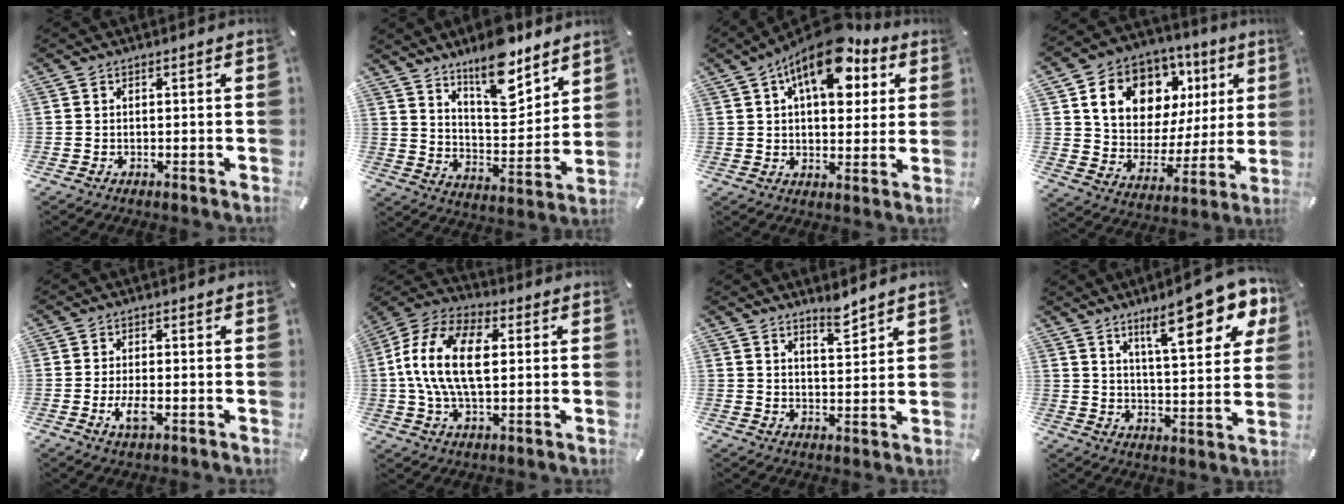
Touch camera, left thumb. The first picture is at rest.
{"total": 14.5, "force": [11.0, 5.6, 7.6], "torque": [-0.118, -0.078, 0.192]}
{"total": 15.3, "force": [7.5, 7.9, 10.7], "torque": [-0.154, -0.027, 0.126]}
{"total": 15.9, "force": [7.6, 11.7, 7.6], "torque": [-0.132, -0.038, 0.142]}
{"total": 4.4, "force": [-1.4, 1.6, 3.8], "torque": [-0.084, -0.002, -0.026]}
{"total": 15.8, "force": [1.2, 9.3, 12.7], "torque": [-0.281, 0.007, 0.020]}
{"total": 5.2, "force": [4.8, 1.1, 1.9], "torque": [-0.016, -0.040, 0.081]}
{"total": 17.8, "force": [10.5, 6.0, 13.1], "torque": [-0.185, -0.052, 0.161]}